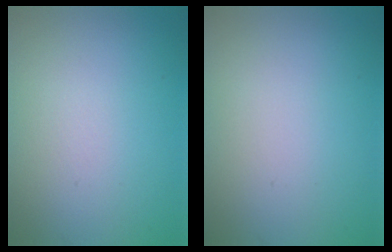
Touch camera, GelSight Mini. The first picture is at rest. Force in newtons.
{"total": 0.0}